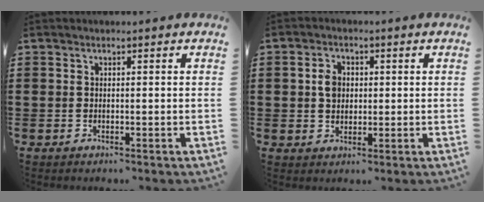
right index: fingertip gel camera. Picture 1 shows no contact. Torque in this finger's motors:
{"motor_torque": [0.10, -0.09, 0.36, 0.07]}